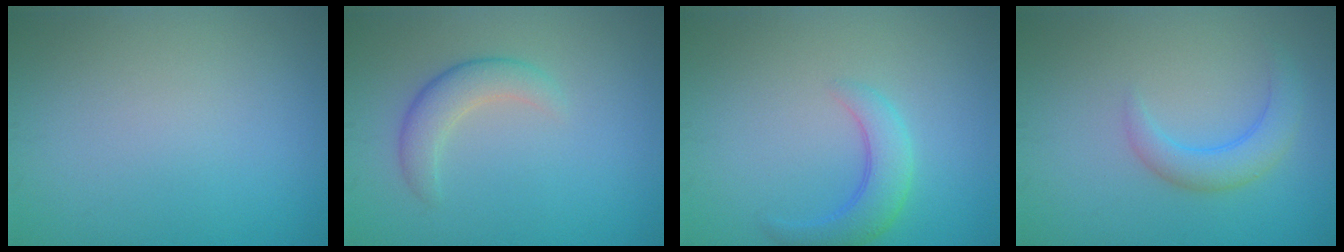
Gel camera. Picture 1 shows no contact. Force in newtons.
{"total": 2.7, "press": 2.7, "slide": 0.1}
{"total": 3.2, "press": 3.2, "slide": 0.2}
{"total": 2.9, "press": 2.9, "slide": 0.3}